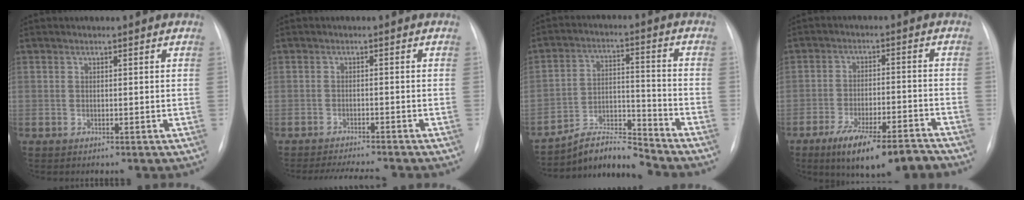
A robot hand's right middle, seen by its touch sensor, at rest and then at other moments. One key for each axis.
{"total": 7.0, "fx": -6.5, "fy": 0.1, "fz": 2.6, "tx": -0.037, "ty": -0.009, "tz": -0.098}
{"total": 8.2, "fx": -8.1, "fy": -0.6, "fz": 0.2, "tx": -0.006, "ty": 0.028, "tz": -0.143}
{"total": 13.0, "fx": -10.0, "fy": 2.6, "fz": 7.8, "tx": -0.118, "ty": -0.001, "tz": -0.160}